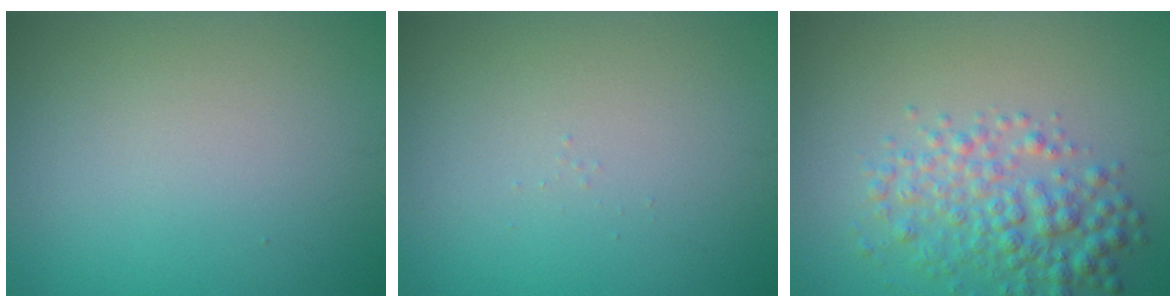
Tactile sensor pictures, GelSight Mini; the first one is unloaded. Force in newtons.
{"total": 0.0}
{"total": 4.4, "press": 4.3, "slide": 0.2}